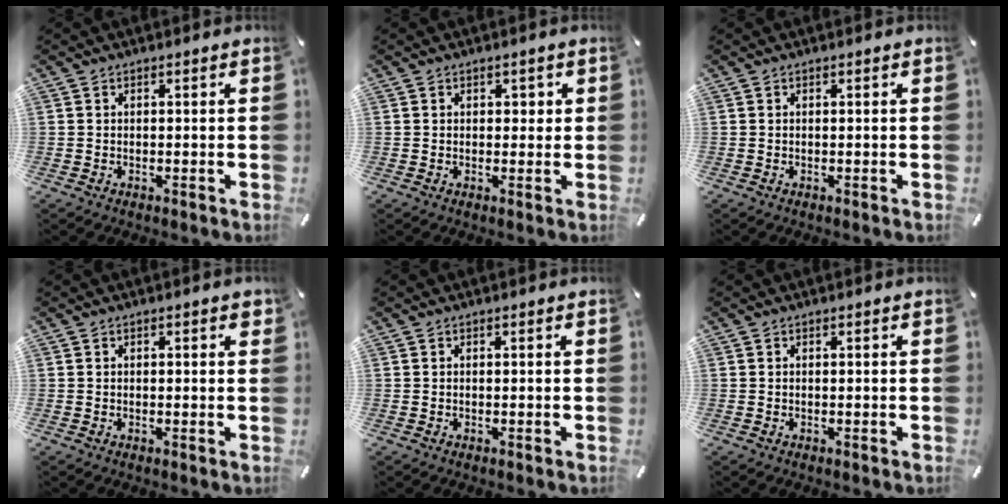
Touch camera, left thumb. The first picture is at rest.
{"total": 1.3, "force": [0.4, 1.1, 0.6], "torque": [0.004, 0.000, 0.002]}
{"total": 0.0}
{"total": 1.0, "force": [0.4, 0.3, 0.9], "torque": [-0.009, 0.000, 0.003]}
{"total": 0.0}
{"total": 0.0}